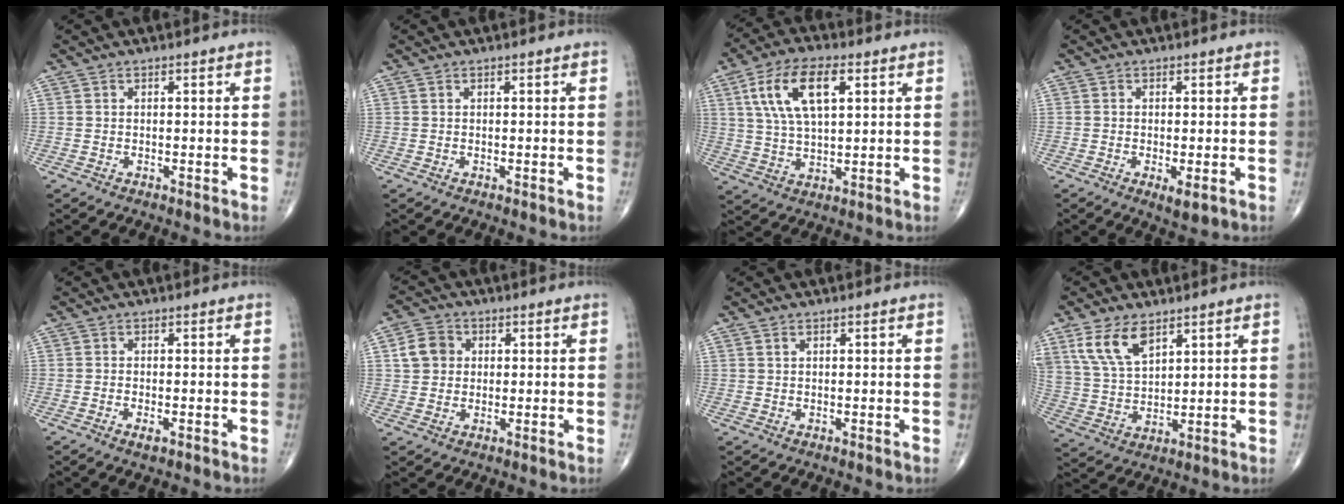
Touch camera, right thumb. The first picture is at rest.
{"total": 0.0}
{"total": 13.1, "force": [4.5, 5.9, 10.7], "torque": [-0.202, 0.002, 0.085]}
{"total": 3.2, "force": [-1.1, 0.9, 2.9], "torque": [-0.048, -0.010, -0.018]}
{"total": 1.7, "force": [-0.8, 0.6, 1.3], "torque": [-0.024, -0.003, -0.015]}
{"total": 5.6, "force": [1.1, 4.9, 2.6], "torque": [-0.033, 0.006, 0.014]}
{"total": 0.7, "force": [0.5, 0.4, 0.3], "torque": [-0.006, 0.001, 0.010]}
{"total": 9.8, "force": [5.7, 5.0, 6.1], "torque": [-0.114, -0.018, 0.124]}